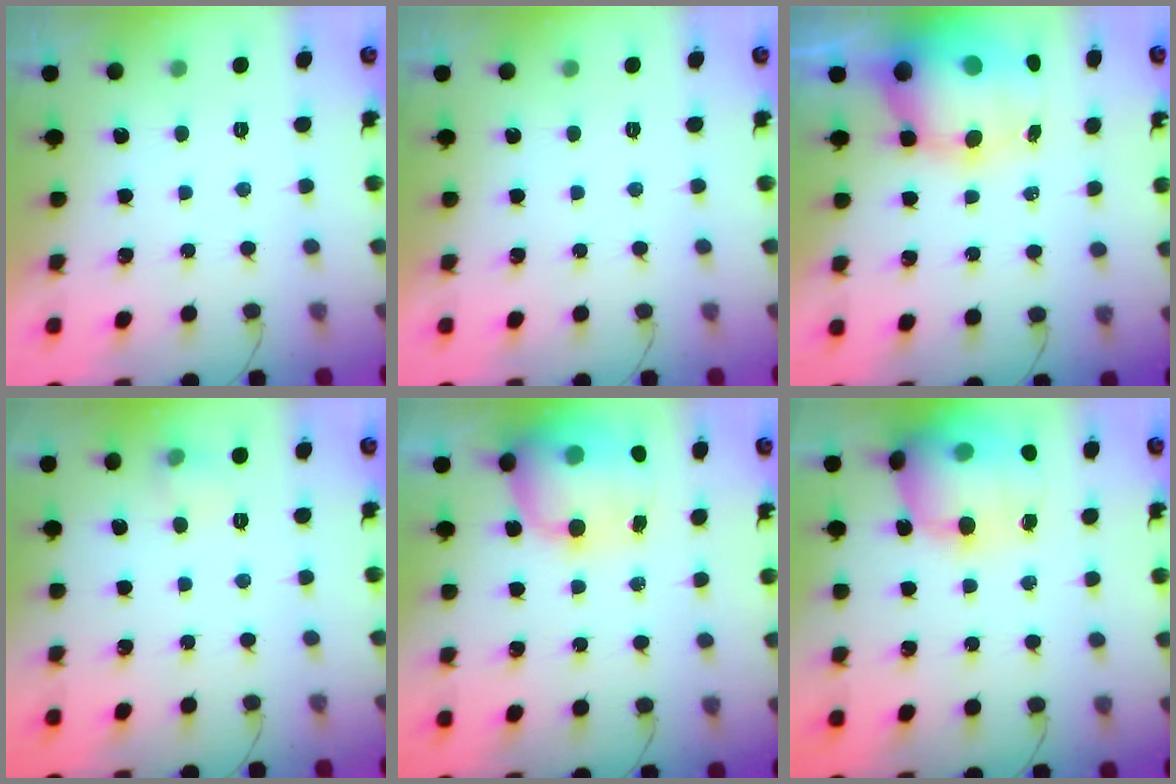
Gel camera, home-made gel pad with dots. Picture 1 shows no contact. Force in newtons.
{"total": 0.0}
{"total": 11.5, "press": 11.1, "slide": 3.0}
{"total": 5.5, "press": 5.4, "slide": 1.2}
{"total": 15.9, "press": 15.5, "slide": 3.7}
{"total": 20.4, "press": 19.9, "slide": 4.2}